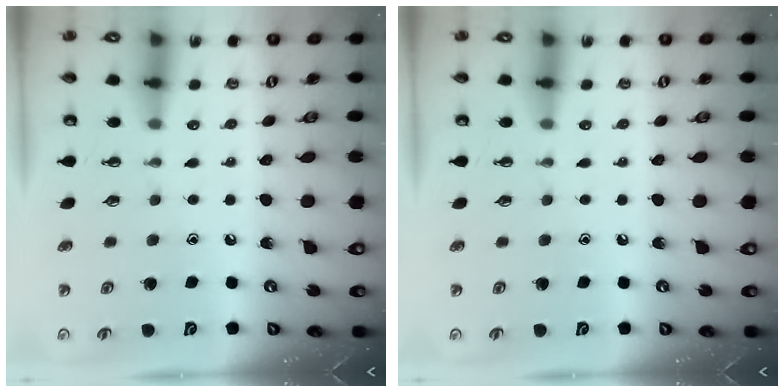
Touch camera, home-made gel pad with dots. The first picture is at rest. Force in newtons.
{"total": 0.0}